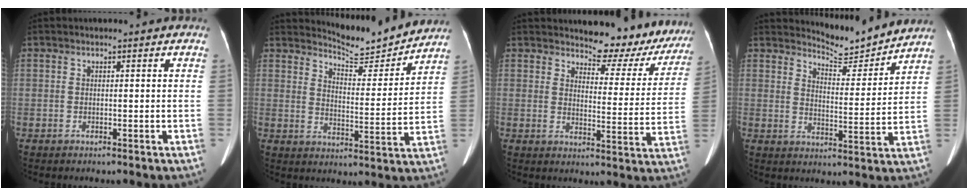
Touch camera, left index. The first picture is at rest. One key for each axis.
{"total": 10.6, "fx": 10.5, "fy": 0.8, "fz": 1.5, "tx": -0.029, "ty": -0.017, "tz": 0.148}
{"total": 12.4, "fx": 11.5, "fy": 3.8, "fz": 2.8, "tx": -0.017, "ty": -0.031, "tz": 0.122}
{"total": 8.4, "fx": 8.3, "fy": 0.4, "fz": 0.4, "tx": -0.017, "ty": -0.015, "tz": 0.121}